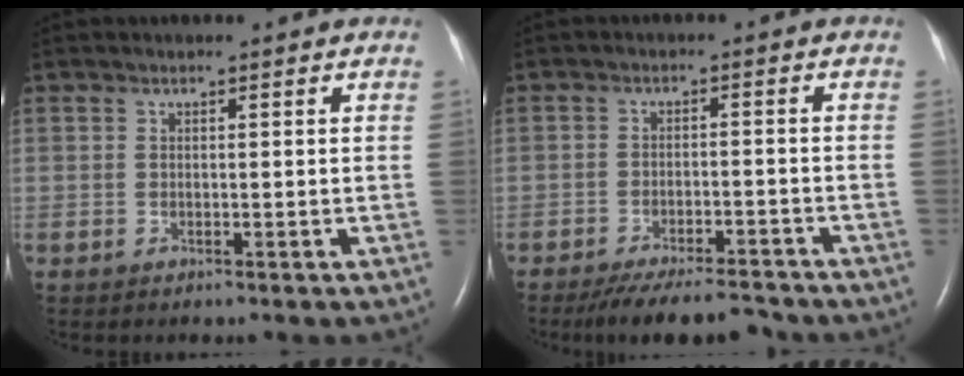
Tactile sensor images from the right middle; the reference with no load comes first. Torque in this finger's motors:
{"motor_torque": [0.11, -0.12, 0.09, 0.07]}